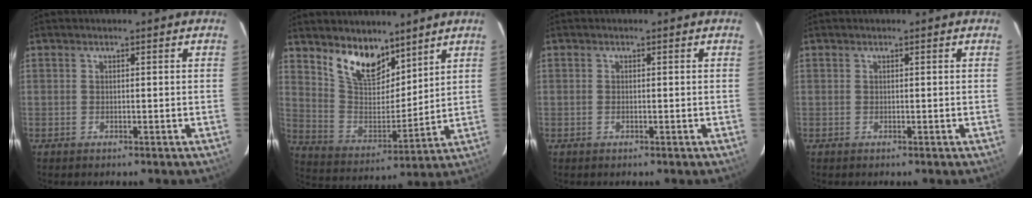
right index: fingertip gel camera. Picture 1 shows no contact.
{"total": 12.7, "force": [9.1, 6.2, 6.3], "torque": [-0.123, -0.002, 0.178]}
{"total": 0.5, "force": [-0.2, 0.2, 0.5], "torque": [-0.011, 0.000, -0.004]}
{"total": 0.0}